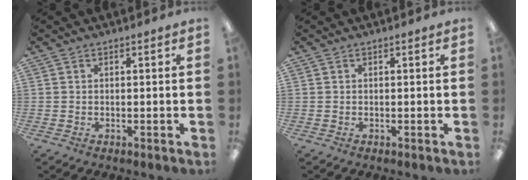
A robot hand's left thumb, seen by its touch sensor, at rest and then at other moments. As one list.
[{"total": 0.0}]